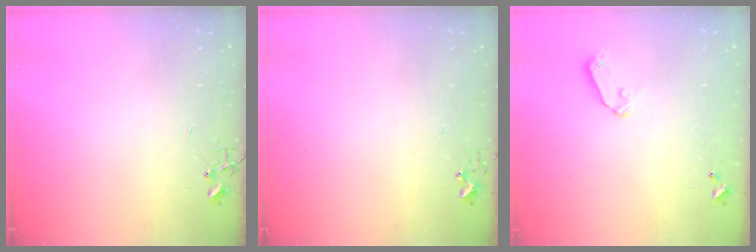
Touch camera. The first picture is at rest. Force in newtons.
{"total": 2.7, "press": 2.7, "slide": 0.3}
{"total": 5.8, "press": 5.8, "slide": 0.5}